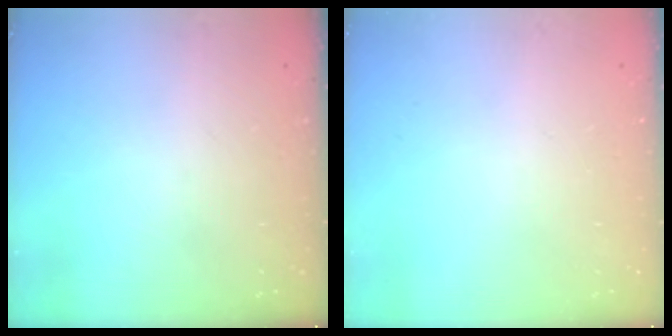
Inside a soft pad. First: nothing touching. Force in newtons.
{"total": 0.0}